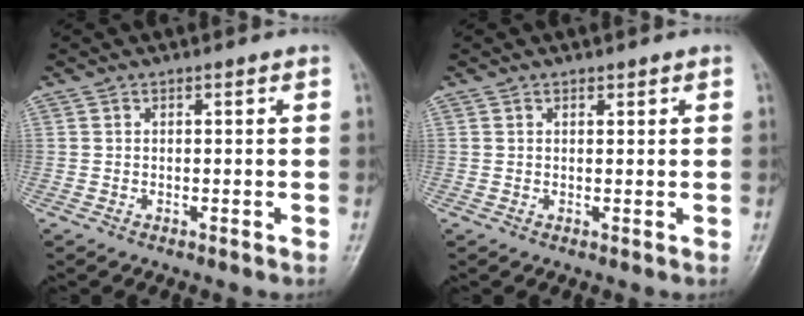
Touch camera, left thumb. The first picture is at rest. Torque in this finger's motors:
{"motor_torque": [-0.16, 0.00, -0.04, -0.04, -0.04]}